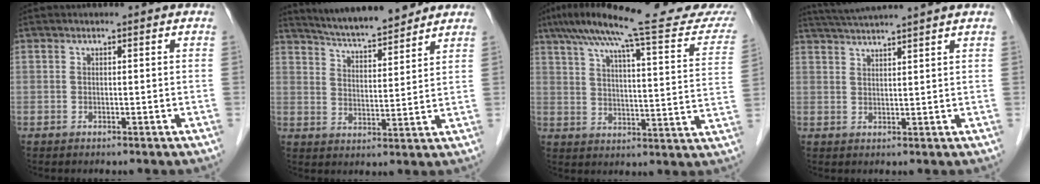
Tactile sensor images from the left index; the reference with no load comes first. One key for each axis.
{"total": 11.2, "fx": 10.4, "fy": 0.8, "fz": 4.0, "tx": -0.071, "ty": 0.012, "tz": 0.170}
{"total": 24.1, "fx": 20.9, "fy": 1.4, "fz": 12.0, "tx": -0.183, "ty": -0.010, "tz": 0.272}
{"total": 7.5, "fx": 6.8, "fy": -1.7, "fz": 2.8, "tx": -0.049, "ty": 0.020, "tz": 0.105}